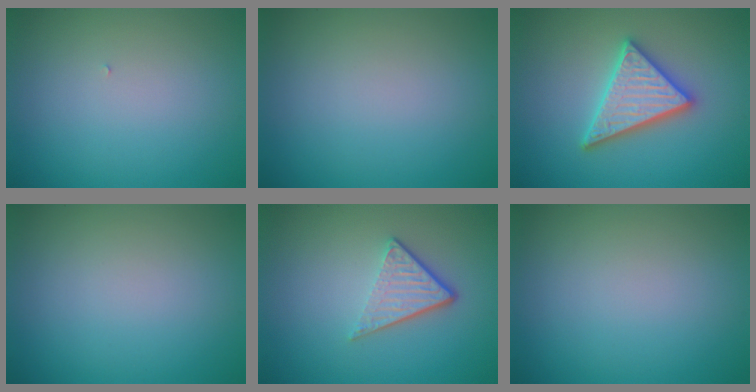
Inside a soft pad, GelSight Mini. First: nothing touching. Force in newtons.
{"total": 0.0}
{"total": 4.9, "press": 4.8, "slide": 0.7}
{"total": 0.0}
{"total": 3.9, "press": 2.6, "slide": 2.9}
{"total": 0.0}